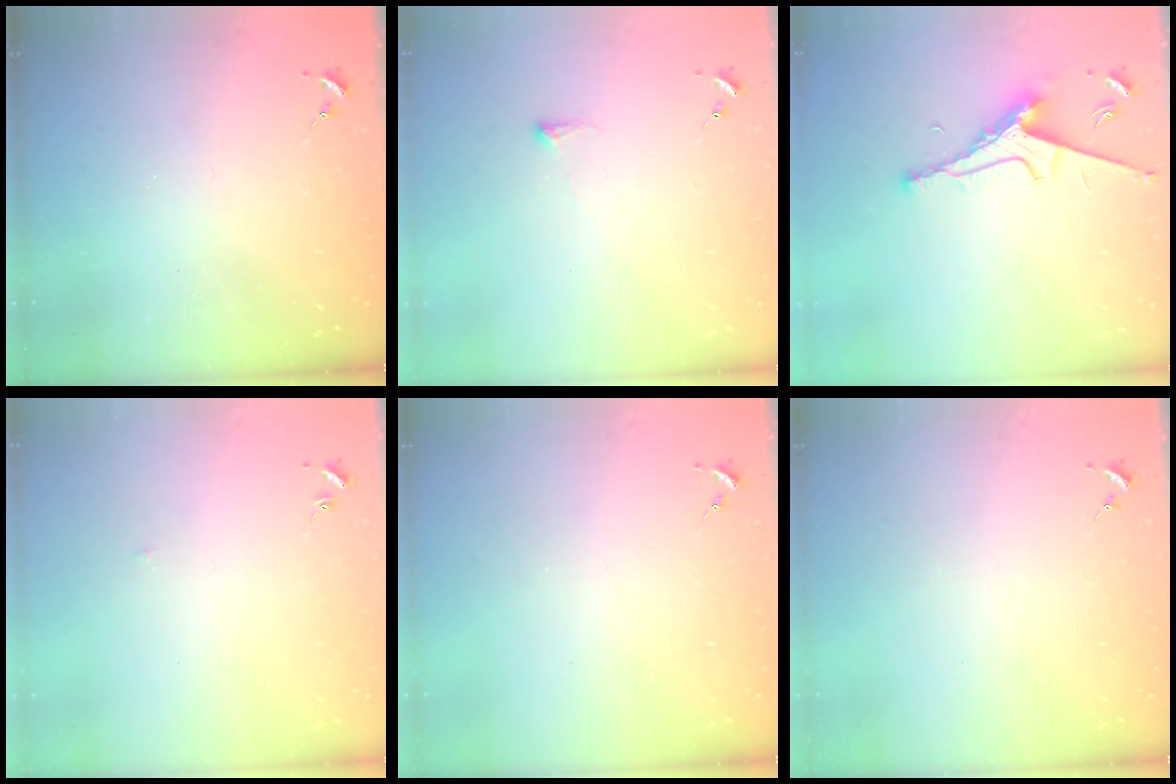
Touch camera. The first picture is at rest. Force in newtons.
{"total": 4.2, "press": 4.1, "slide": 1.0}
{"total": 7.9, "press": 7.8, "slide": 1.2}
{"total": 1.4, "press": 1.3, "slide": 0.3}
{"total": 0.0}
{"total": 0.0}